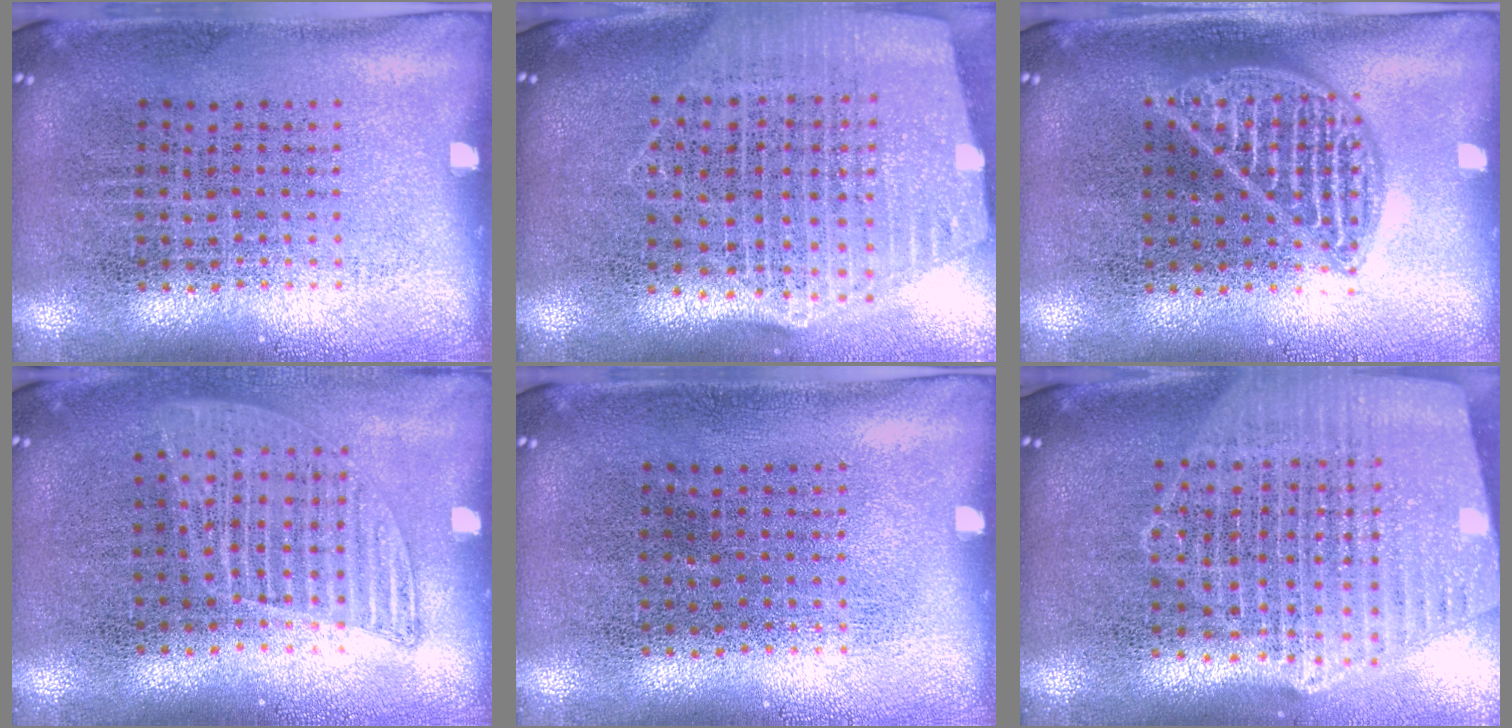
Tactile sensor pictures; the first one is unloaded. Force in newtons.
{"total": 2.6, "press": 2.2, "slide": 1.4}
{"total": 2.3, "press": 2.3, "slide": 0.3}
{"total": 1.2, "press": 1.1, "slide": 0.4}
{"total": 0.0}
{"total": 2.4, "press": 2.2, "slide": 1.1}